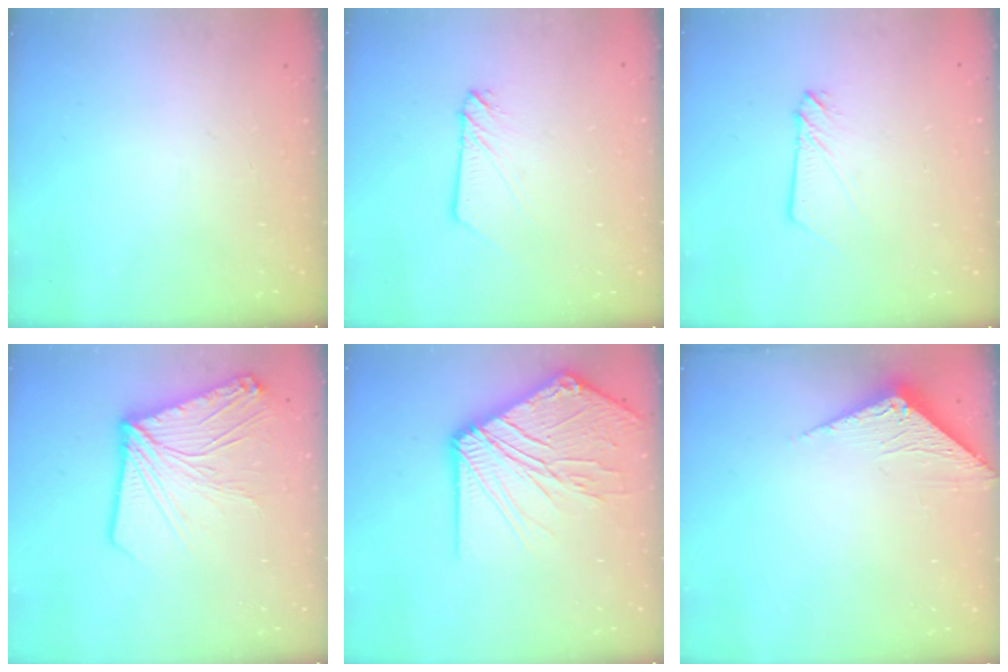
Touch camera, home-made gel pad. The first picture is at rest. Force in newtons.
{"total": 3.2, "press": 3.2, "slide": 0.2}
{"total": 2.9, "press": 2.9, "slide": 0.4}
{"total": 17.4, "press": 17.2, "slide": 2.3}
{"total": 19.9, "press": 19.8, "slide": 2.6}
{"total": 3.3, "press": 3.2, "slide": 0.3}